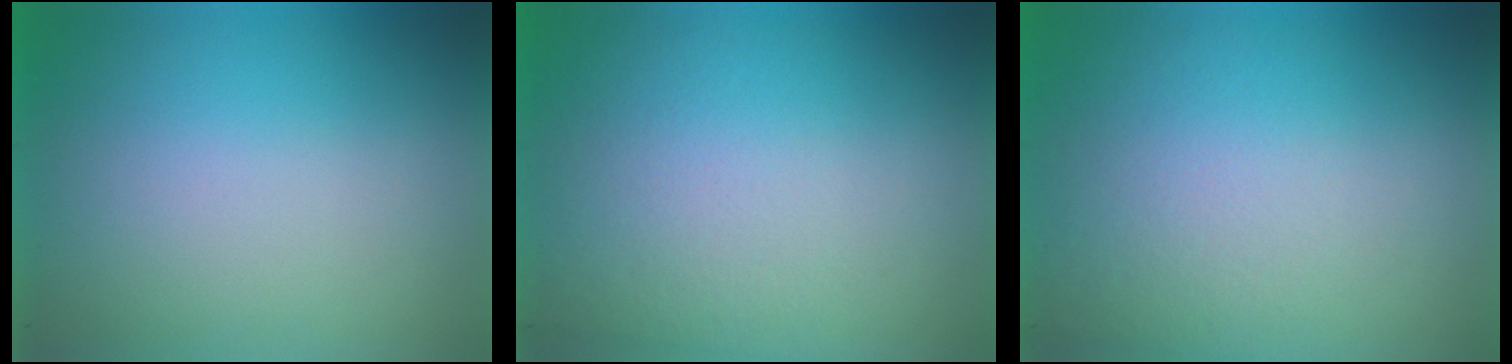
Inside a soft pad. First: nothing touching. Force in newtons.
{"total": 2.9}
{"total": 3.0}